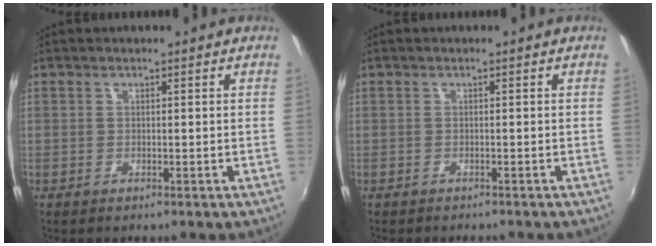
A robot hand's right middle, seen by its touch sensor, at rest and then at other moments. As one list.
[{"total": 1.3, "force": [-1.2, 0.4, 0.2], "torque": [-0.009, -0.007, -0.017]}]